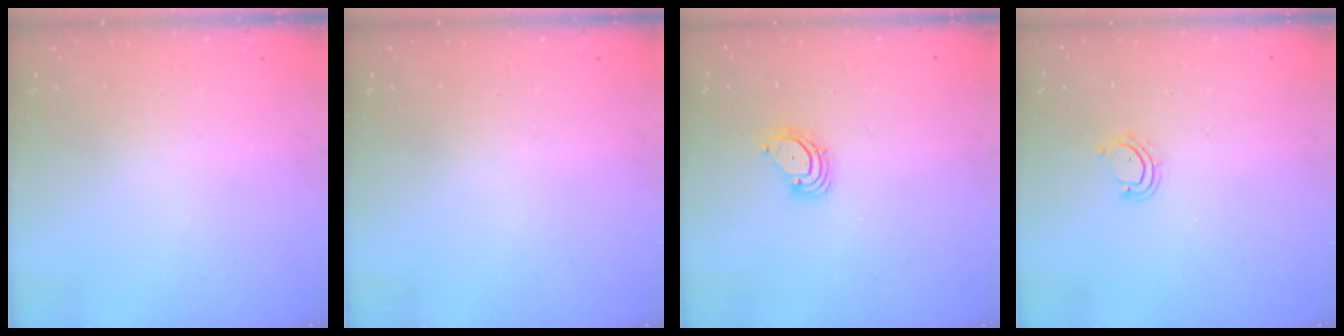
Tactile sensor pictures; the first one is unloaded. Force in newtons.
{"total": 0.0}
{"total": 3.2, "press": 3.2, "slide": 0.3}
{"total": 3.5, "press": 3.4, "slide": 0.3}